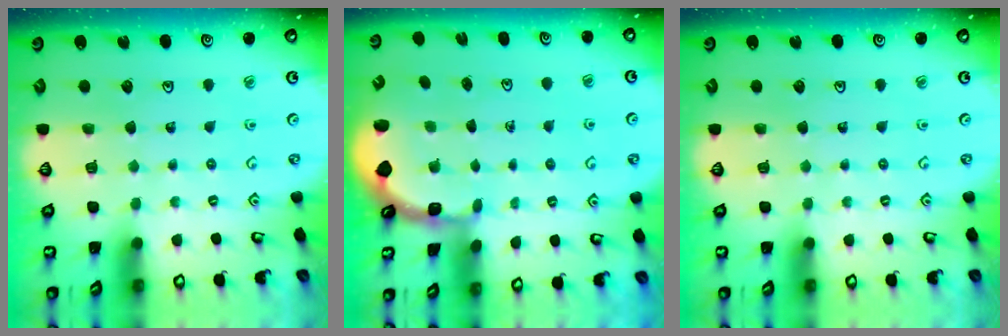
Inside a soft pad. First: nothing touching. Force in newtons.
{"total": 1.2, "press": 1.1, "slide": 0.4}
{"total": 0.0}